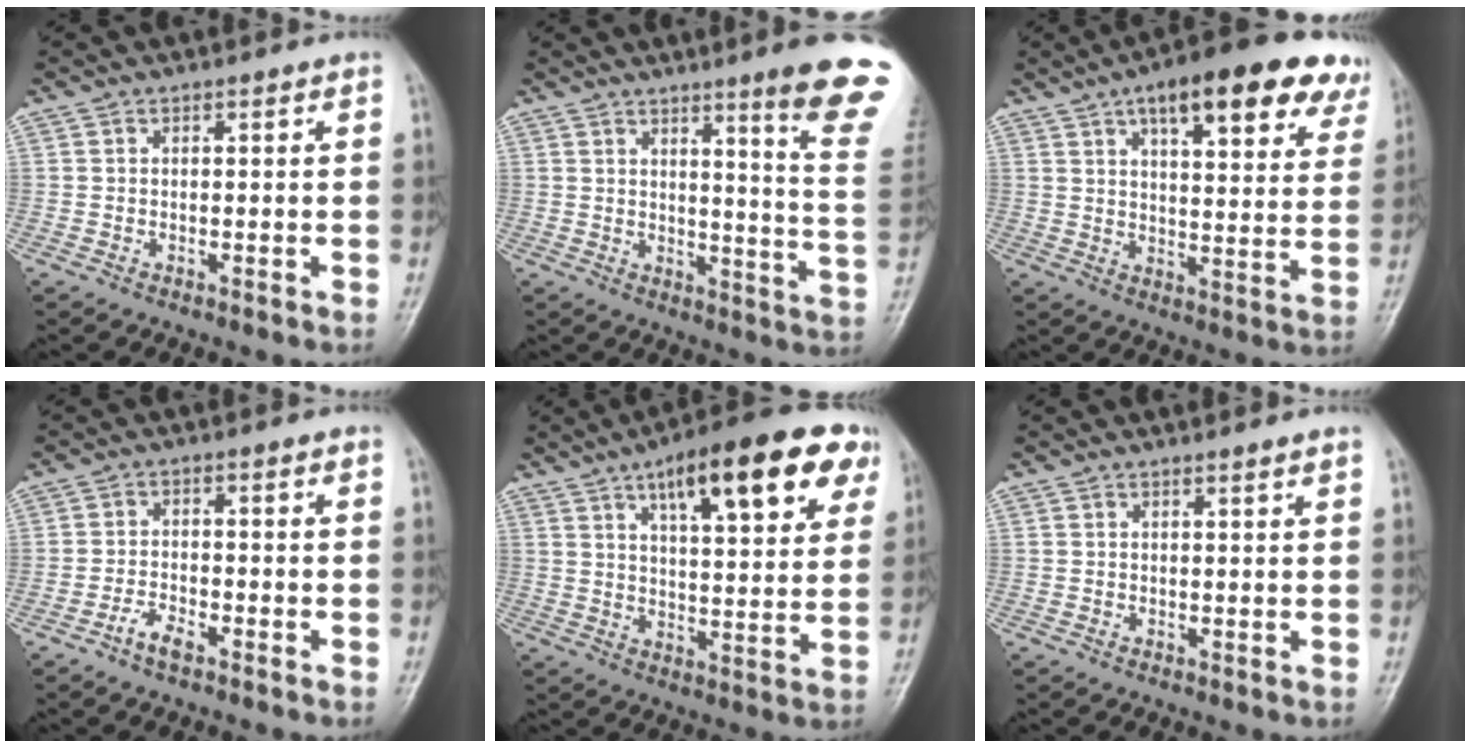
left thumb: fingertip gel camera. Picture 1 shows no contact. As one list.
[{"total": 15.9, "force": [10.4, 0.4, 12.0], "torque": [-0.128, -0.073, 0.121]}, {"total": 21.5, "force": [12.6, 7.3, 15.8], "torque": [-0.185, -0.020, 0.163]}, {"total": 3.2, "force": [-2.3, 1.1, 2.0], "torque": [-0.044, 0.014, -0.045]}, {"total": 19.2, "force": [9.8, 6.1, 15.3], "torque": [-0.188, -0.018, 0.139]}, {"total": 1.3, "force": [1.0, -0.2, 0.7], "torque": [-0.011, -0.005, 0.017]}]